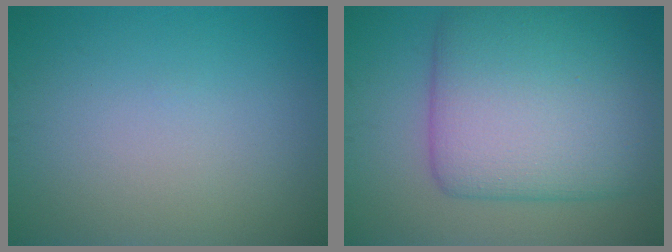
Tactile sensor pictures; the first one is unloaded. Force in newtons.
{"total": 11.1, "press": 11.1, "slide": 0.1}